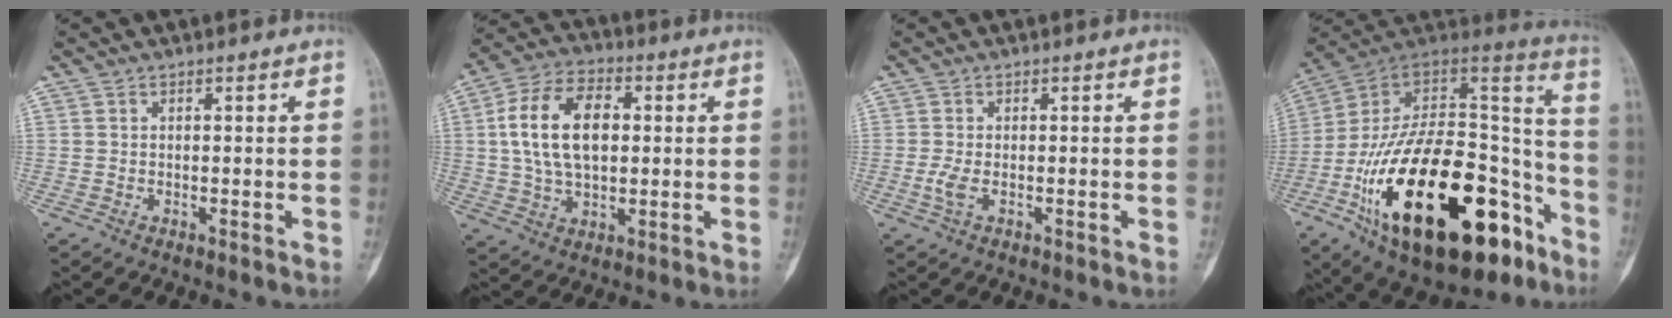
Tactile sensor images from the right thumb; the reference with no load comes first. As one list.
[{"total": 15.0, "force": [2.0, 9.2, 11.7], "torque": [-0.199, 0.012, 0.033]}, {"total": 2.2, "force": [-0.6, 0.9, 2.0], "torque": [-0.057, -0.007, -0.012]}, {"total": 39.3, "force": [-17.2, 19.0, 29.8], "torque": [-0.472, 0.064, -0.267]}]